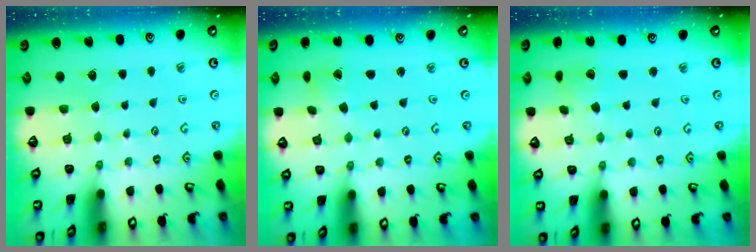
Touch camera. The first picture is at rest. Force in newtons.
{"total": 0.6, "press": 0.6, "slide": 0.0}
{"total": 2.2, "press": 2.2, "slide": 0.2}